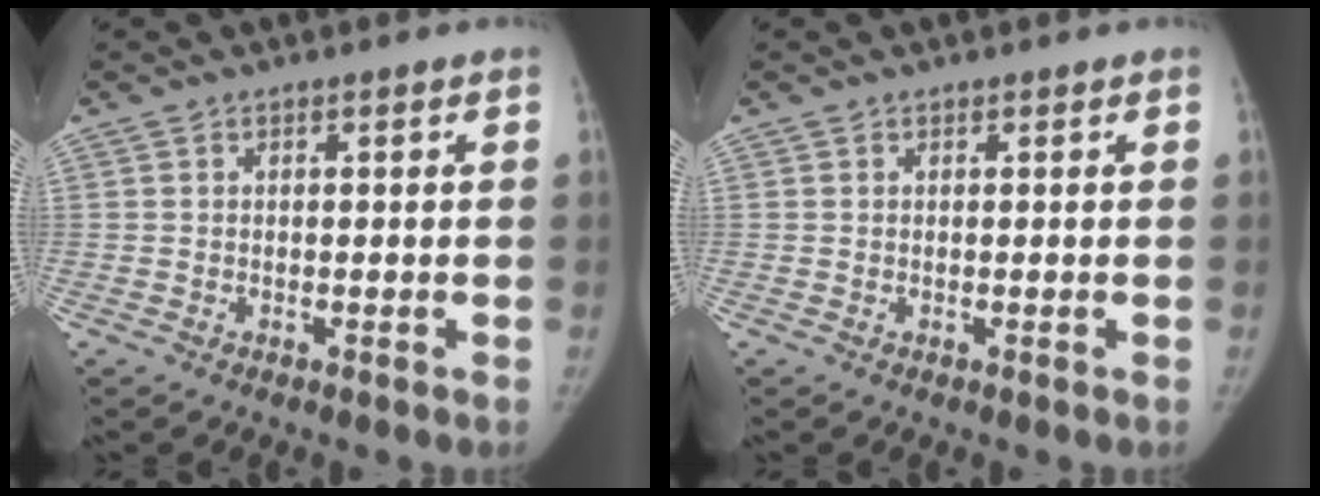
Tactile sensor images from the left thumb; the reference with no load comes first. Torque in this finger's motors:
{"motor_torque": [0.02, -0.02, 0.21, -0.21, 0.02]}